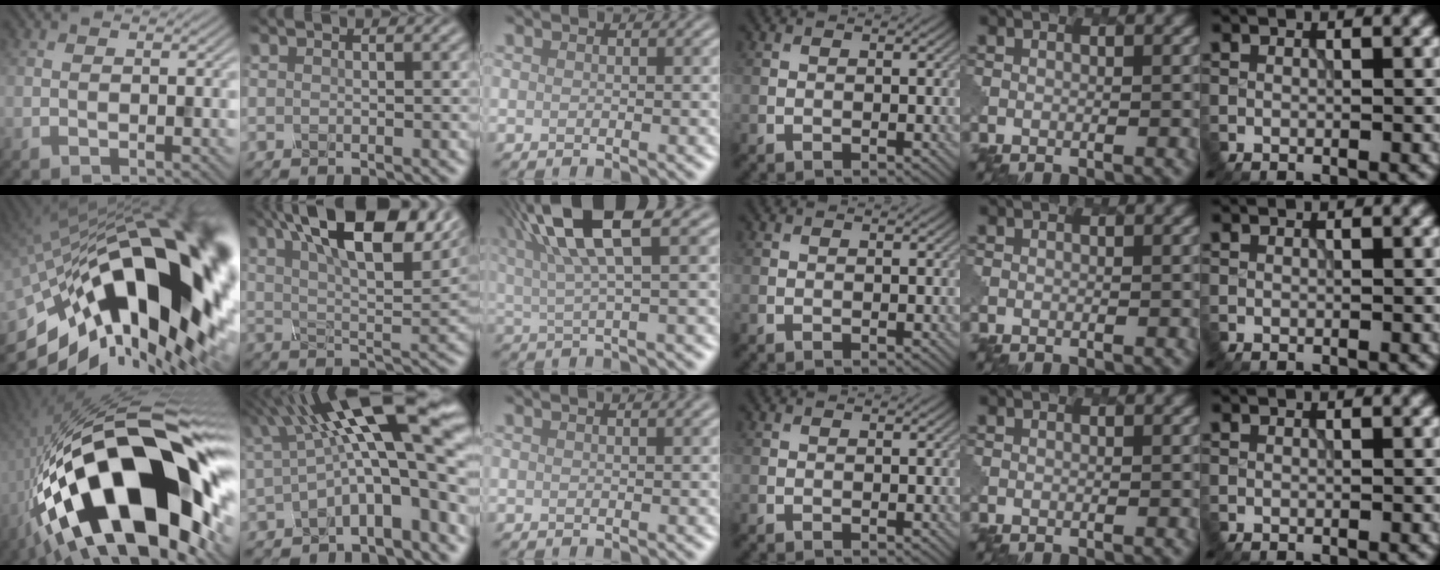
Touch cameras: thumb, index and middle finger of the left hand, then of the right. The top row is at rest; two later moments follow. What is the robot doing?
{"motion": "dispense", "object": "syringe"}